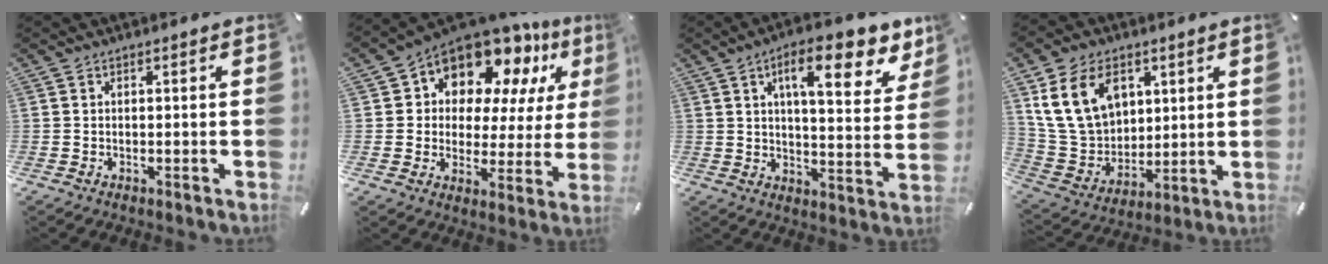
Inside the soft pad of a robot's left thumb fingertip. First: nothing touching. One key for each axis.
{"total": 13.0, "fx": 9.7, "fy": 7.3, "fz": 4.6, "tx": -0.088, "ty": -0.078, "tz": 0.175}
{"total": 15.7, "fx": 8.8, "fy": 5.5, "fz": 11.8, "tx": -0.166, "ty": -0.039, "tz": 0.137}
{"total": 16.0, "fx": 6.6, "fy": 12.0, "fz": 8.3, "tx": -0.189, "ty": -0.010, "tz": 0.128}